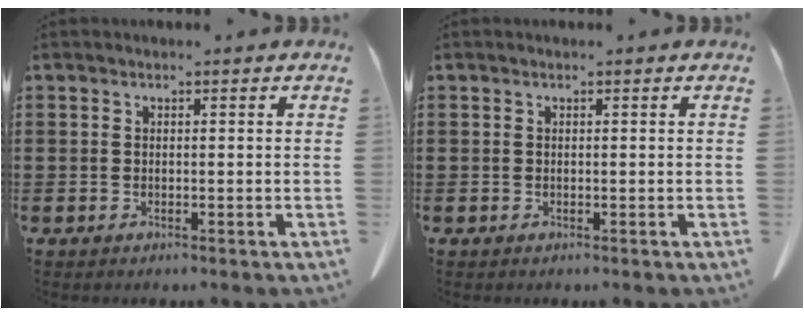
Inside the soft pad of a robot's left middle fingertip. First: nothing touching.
{"total": 0.0}